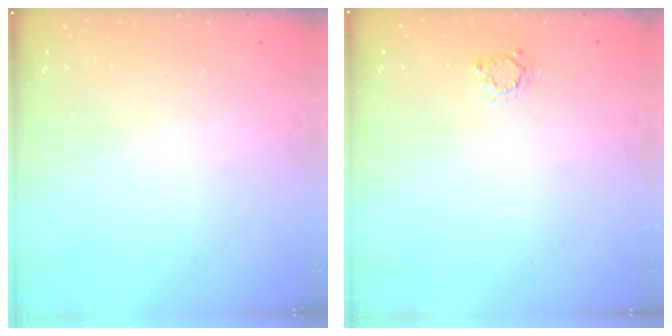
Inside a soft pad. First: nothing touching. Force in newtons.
{"total": 2.6, "press": 2.6, "slide": 0.3}